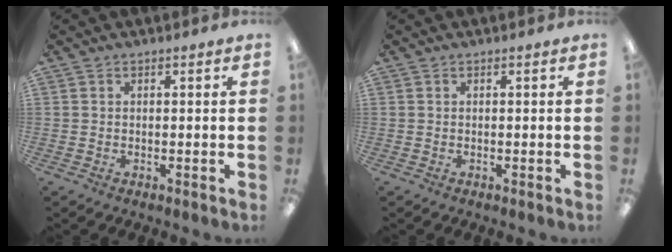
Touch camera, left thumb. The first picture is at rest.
{"total": 0.0}